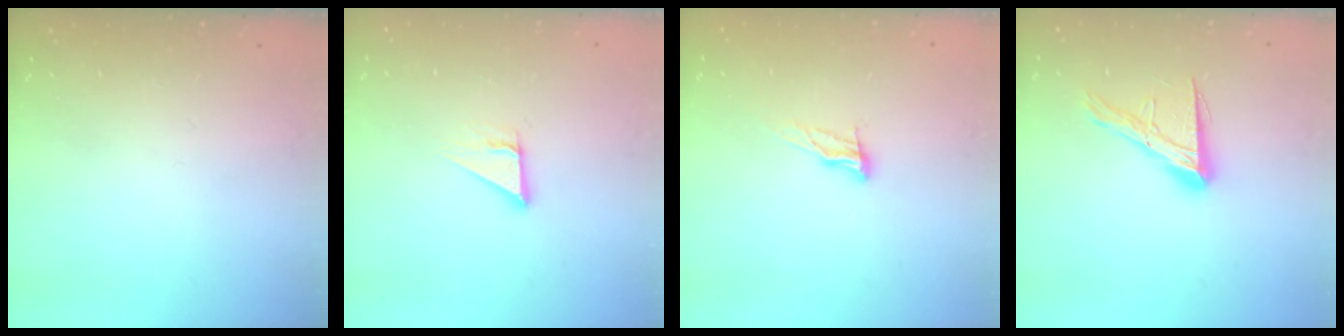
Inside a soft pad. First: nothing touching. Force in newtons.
{"total": 4.0, "press": 4.0, "slide": 0.2}
{"total": 8.7, "press": 8.4, "slide": 2.4}
{"total": 12.0, "press": 12.0, "slide": 0.9}